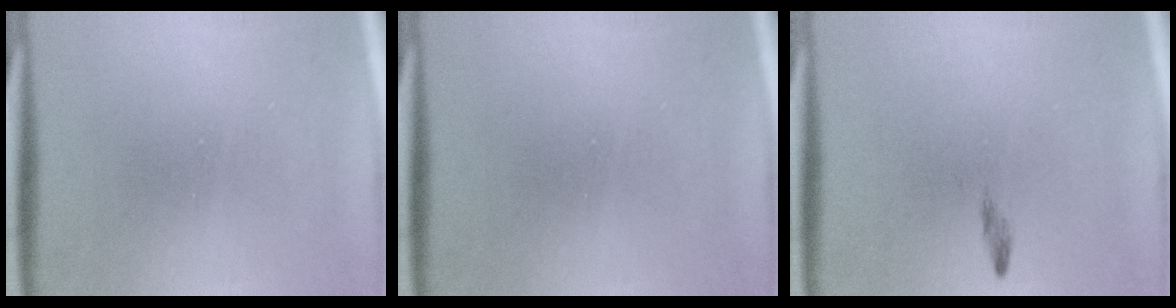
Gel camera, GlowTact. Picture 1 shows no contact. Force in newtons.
{"total": 0.0}
{"total": 0.7}